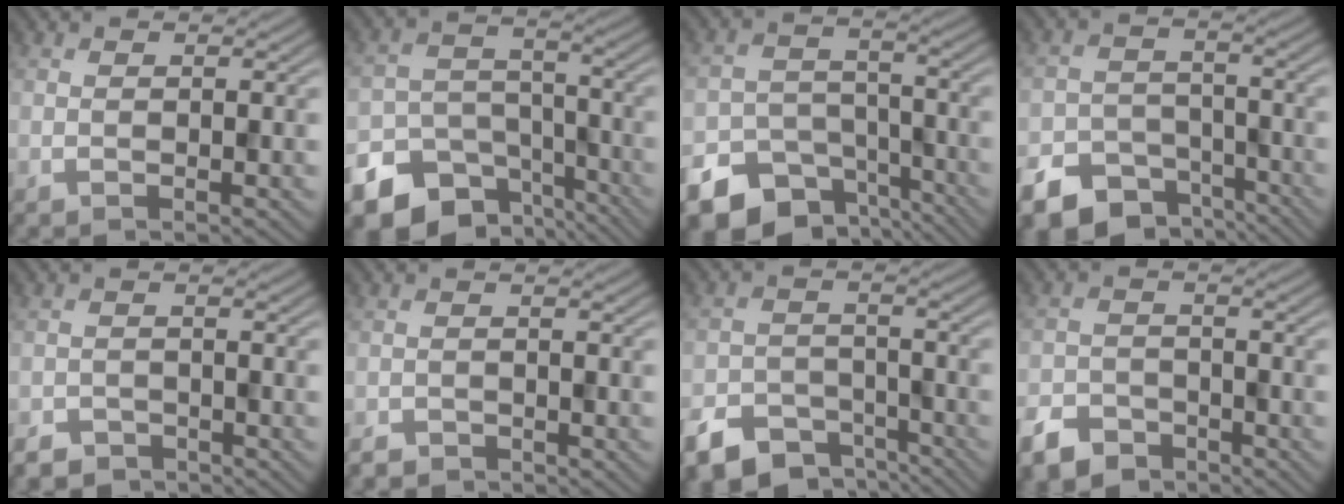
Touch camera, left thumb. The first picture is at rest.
{"total": 14.1, "force": [-9.5, 9.5, 4.3], "torque": [-0.120, -0.045, -0.143]}
{"total": 13.2, "force": [-9.1, 8.7, 4.0], "torque": [-0.099, -0.039, -0.138]}
{"total": 9.4, "force": [-6.8, 5.6, 3.3], "torque": [-0.064, -0.019, -0.112]}
{"total": 2.5, "force": [-2.3, 1.0, 0.1], "torque": [-0.003, -0.001, -0.046]}
{"total": 1.7, "force": [-1.7, 0.5, 0.0], "torque": [-0.005, -0.002, -0.035]}
{"total": 7.9, "force": [-5.8, 4.3, 3.1], "torque": [-0.062, -0.017, -0.106]}
{"total": 5.2, "force": [-4.1, 2.8, 1.6], "torque": [-0.042, -0.004, -0.084]}